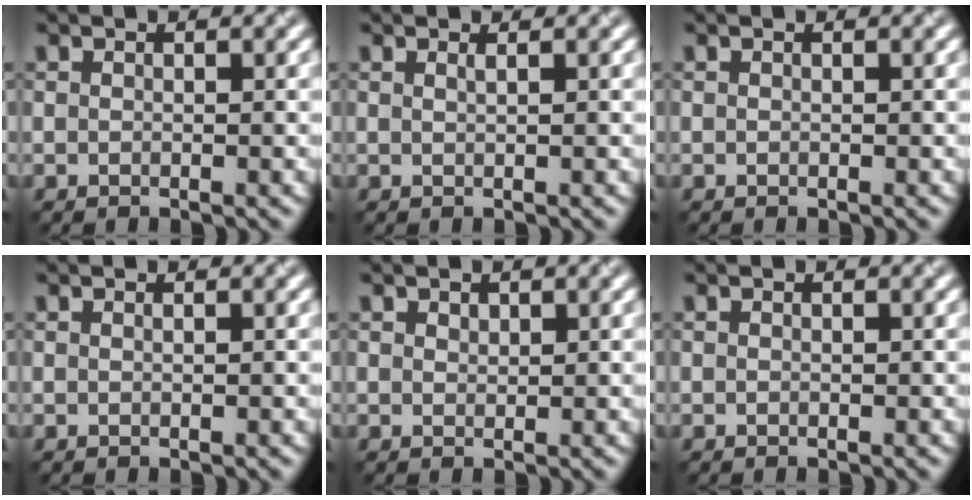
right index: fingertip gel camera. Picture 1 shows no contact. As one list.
[{"total": 0.7, "force": [0.4, 0.3, 0.5], "torque": [-0.002, -0.003, 0.003]}, {"total": 0.0}, {"total": 0.0}, {"total": 0.7, "force": [0.6, 0.3, 0.2], "torque": [-0.002, -0.001, 0.012]}, {"total": 0.0}]